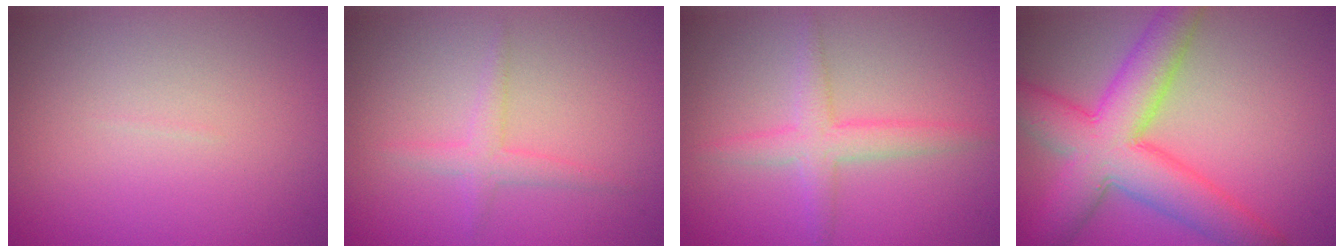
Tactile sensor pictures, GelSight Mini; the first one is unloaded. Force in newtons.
{"total": 1.7, "press": 1.7, "slide": 0.0}
{"total": 2.7, "press": 2.7, "slide": 0.0}
{"total": 8.8, "press": 8.8, "slide": 0.1}